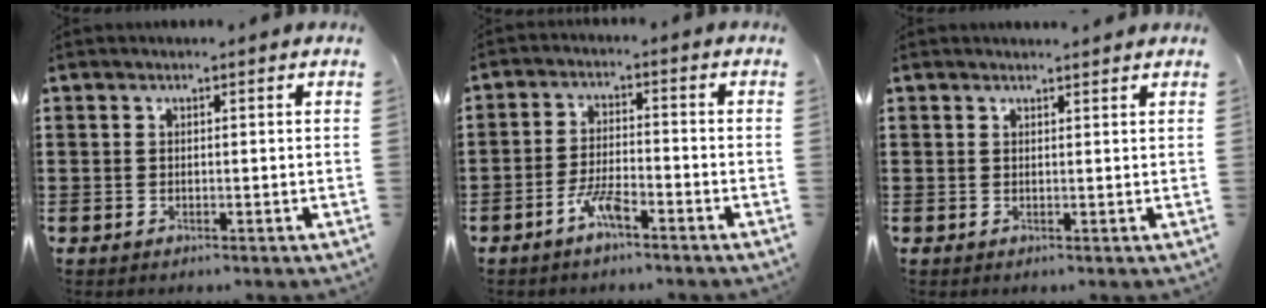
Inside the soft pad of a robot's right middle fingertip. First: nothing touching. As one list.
[{"total": 4.8, "force": [-3.3, 0.9, 3.3], "torque": [-0.081, -0.001, -0.068]}, {"total": 1.1, "force": [1.0, -0.1, 0.2], "torque": [0.003, -0.003, 0.018]}]